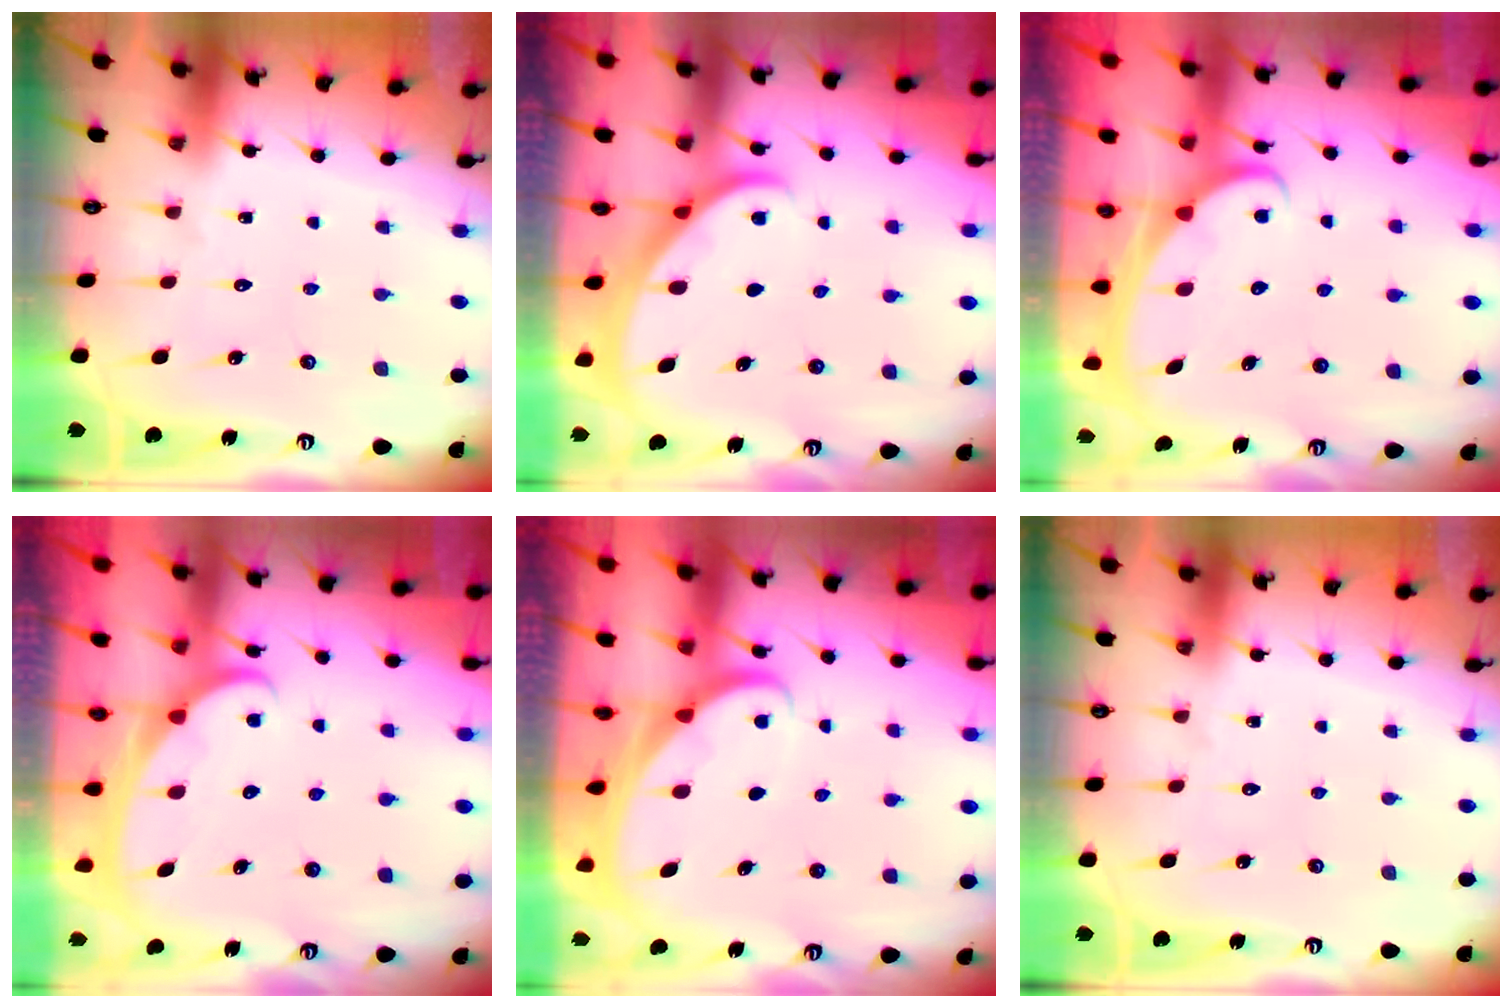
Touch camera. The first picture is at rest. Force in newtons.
{"total": 1.4, "press": 1.4, "slide": 0.1}
{"total": 2.5, "press": 2.5, "slide": 0.4}
{"total": 2.4, "press": 2.4, "slide": 0.3}
{"total": 2.9, "press": 2.9, "slide": 0.3}
{"total": 0.0}